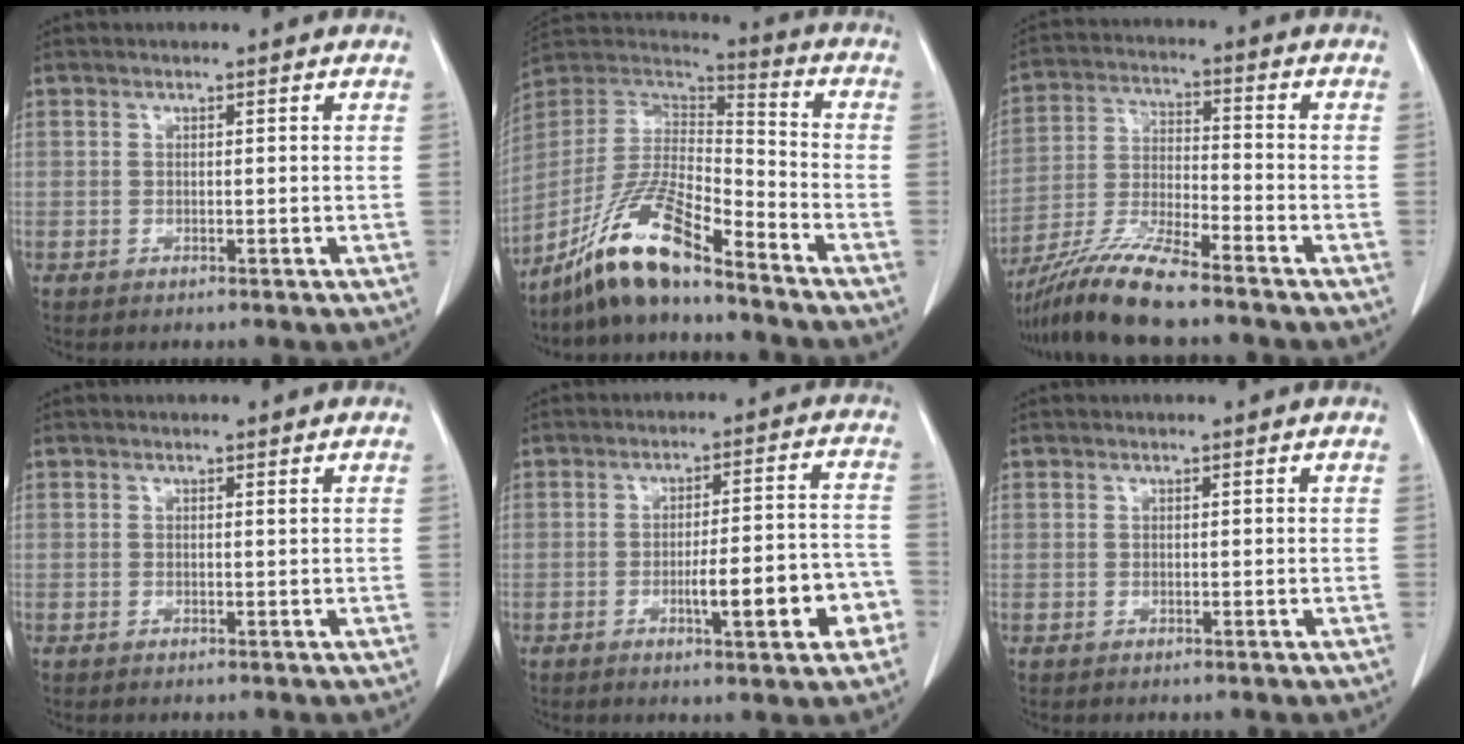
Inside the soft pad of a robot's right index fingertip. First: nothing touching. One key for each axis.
{"total": 14.6, "fx": -10.9, "fy": 2.1, "fz": 9.4, "tx": -0.185, "ty": 0.005, "tz": -0.202}
{"total": 11.3, "fx": -9.3, "fy": 0.3, "fz": 6.4, "tx": -0.127, "ty": -0.019, "tz": -0.175}
{"total": 0.0}
{"total": 10.1, "fx": -3.8, "fy": 1.8, "fz": 9.2, "tx": -0.126, "ty": 0.020, "tz": -0.046}
{"total": 0.0}